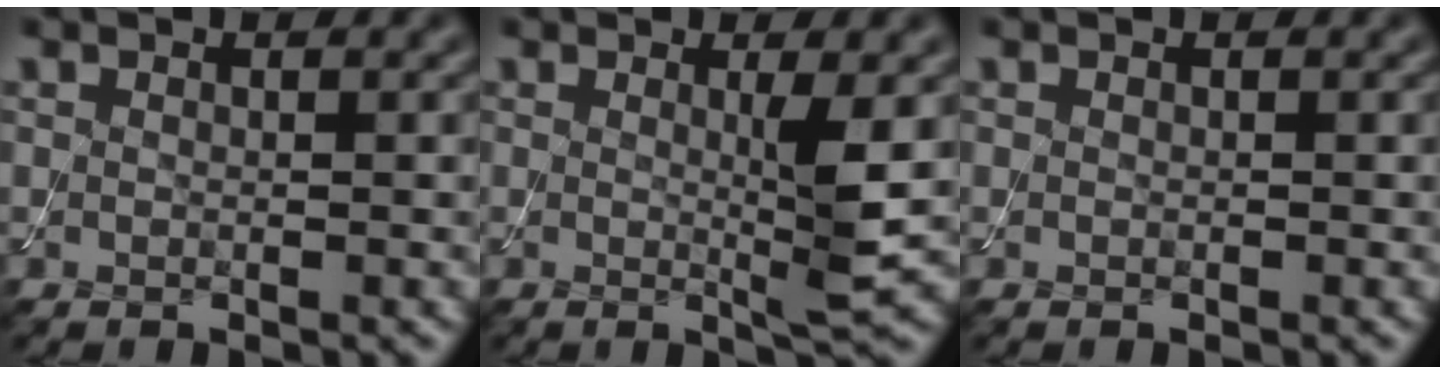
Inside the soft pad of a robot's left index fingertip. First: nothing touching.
{"total": 3.2, "force": [0.3, 0.3, 3.2], "torque": [-0.050, -0.012, 0.003]}
{"total": 0.0}